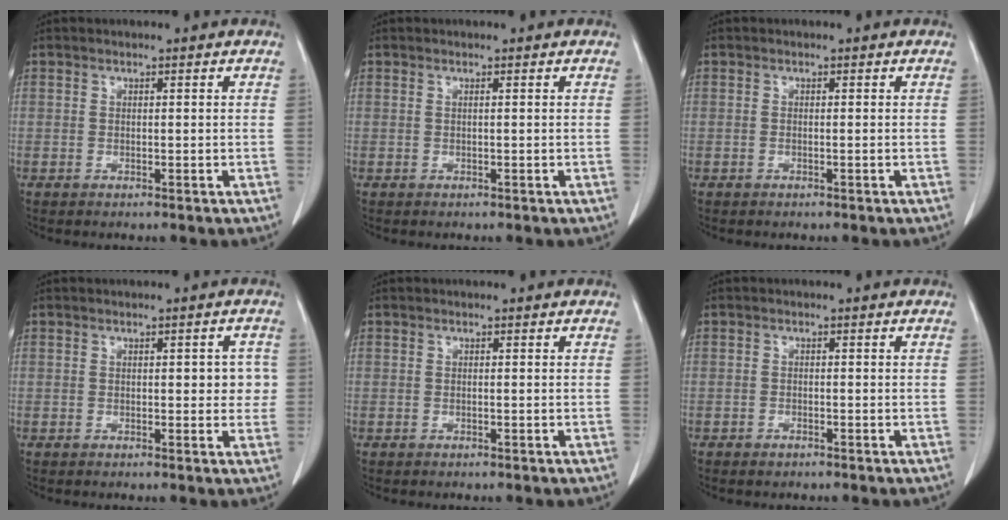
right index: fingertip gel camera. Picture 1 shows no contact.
{"total": 0.0}
{"total": 0.0}
{"total": 3.7, "force": [0.3, 2.0, 3.1], "torque": [-0.027, 0.010, 0.004]}
{"total": 0.0}
{"total": 0.8, "force": [-0.6, 0.4, 0.3], "torque": [-0.006, 0.000, -0.006]}